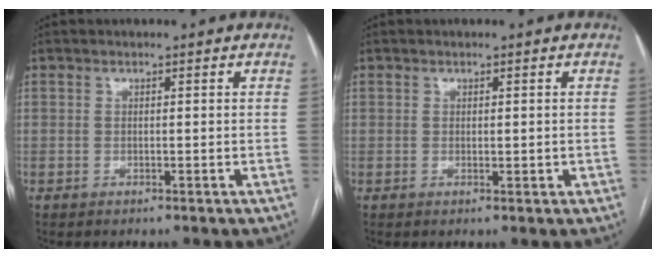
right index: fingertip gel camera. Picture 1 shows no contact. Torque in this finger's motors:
{"motor_torque": [-0.03, 0.16, -0.03, 0.01]}